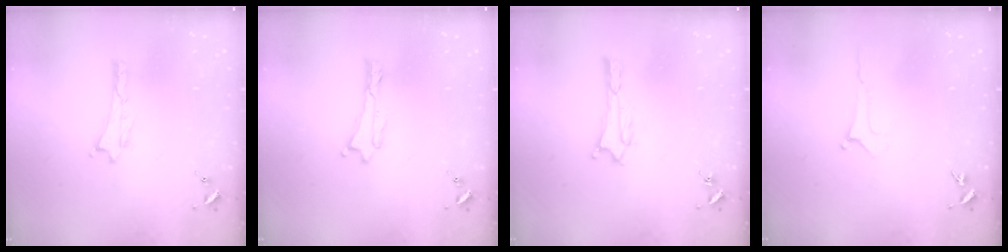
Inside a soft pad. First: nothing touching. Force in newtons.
{"total": 0.0}
{"total": 1.6, "press": 1.6, "slide": 0.2}
{"total": 0.0}